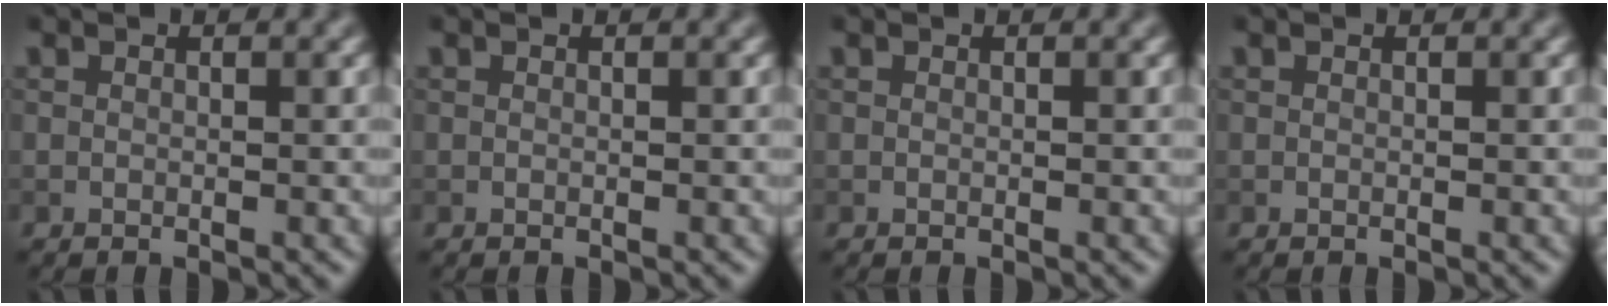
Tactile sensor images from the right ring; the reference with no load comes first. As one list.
[{"total": 0.0}, {"total": 0.0}, {"total": 0.0}]